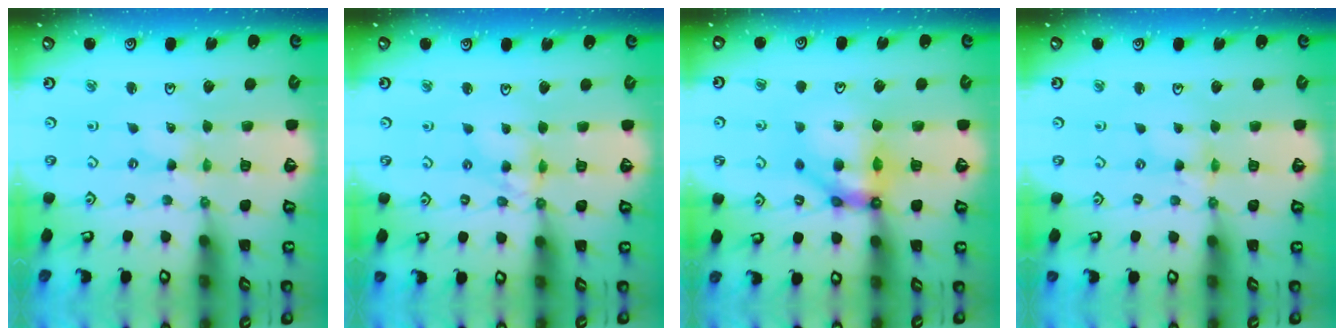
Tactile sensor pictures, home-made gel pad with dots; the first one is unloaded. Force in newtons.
{"total": 7.9, "press": 7.9, "slide": 0.6}
{"total": 10.5, "press": 10.4, "slide": 1.6}
{"total": 3.3, "press": 3.3, "slide": 0.3}